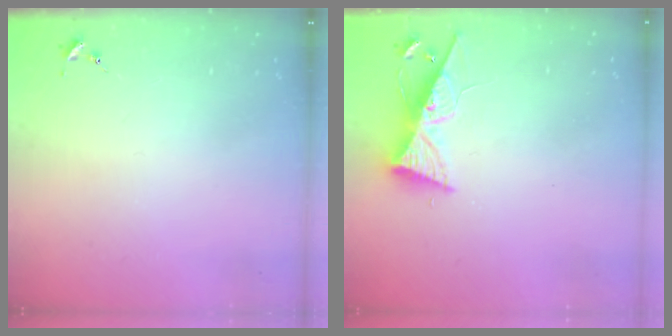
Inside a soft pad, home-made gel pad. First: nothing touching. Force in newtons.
{"total": 9.6, "press": 9.6, "slide": 0.4}